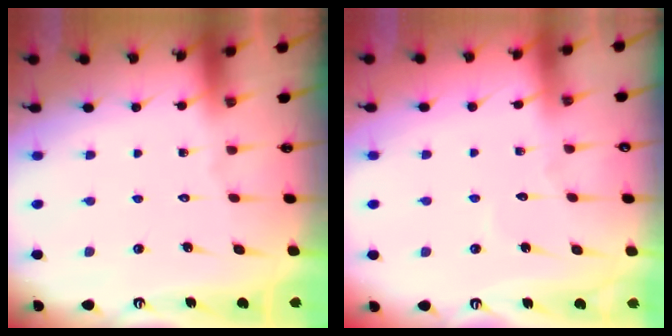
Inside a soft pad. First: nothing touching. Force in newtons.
{"total": 2.6, "press": 2.6, "slide": 0.3}